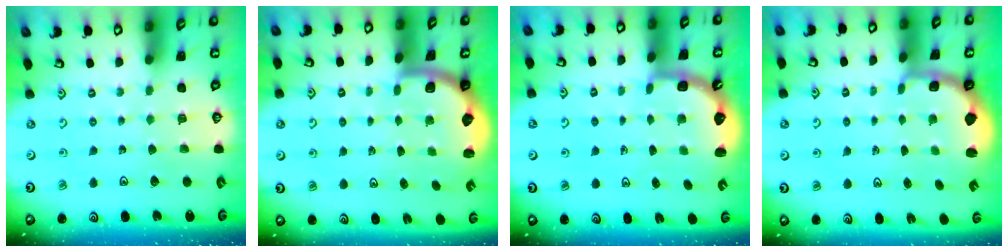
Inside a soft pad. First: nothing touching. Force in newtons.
{"total": 1.9, "press": 1.8, "slide": 0.5}
{"total": 2.5, "press": 2.1, "slide": 1.3}
{"total": 2.4, "press": 1.1, "slide": 2.1}